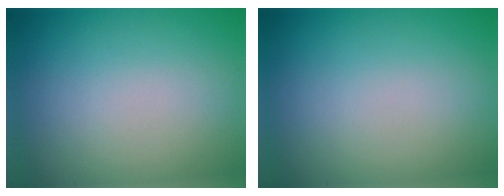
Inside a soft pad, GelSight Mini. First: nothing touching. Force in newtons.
{"total": 0.0}